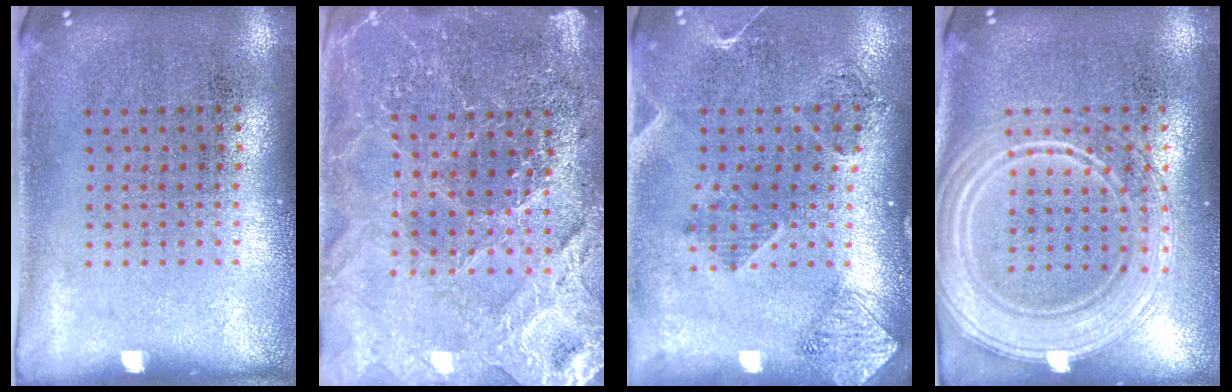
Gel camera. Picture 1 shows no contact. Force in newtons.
{"total": 3.9, "press": 3.7, "slide": 1.2}
{"total": 1.7, "press": 1.6, "slide": 0.7}
{"total": 3.7, "press": 3.7, "slide": 0.6}